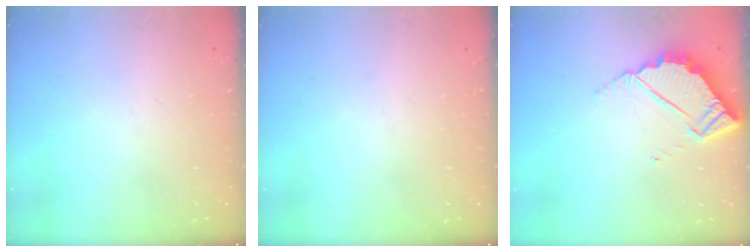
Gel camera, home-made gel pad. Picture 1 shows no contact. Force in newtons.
{"total": 0.0}
{"total": 6.0, "press": 6.0, "slide": 0.3}